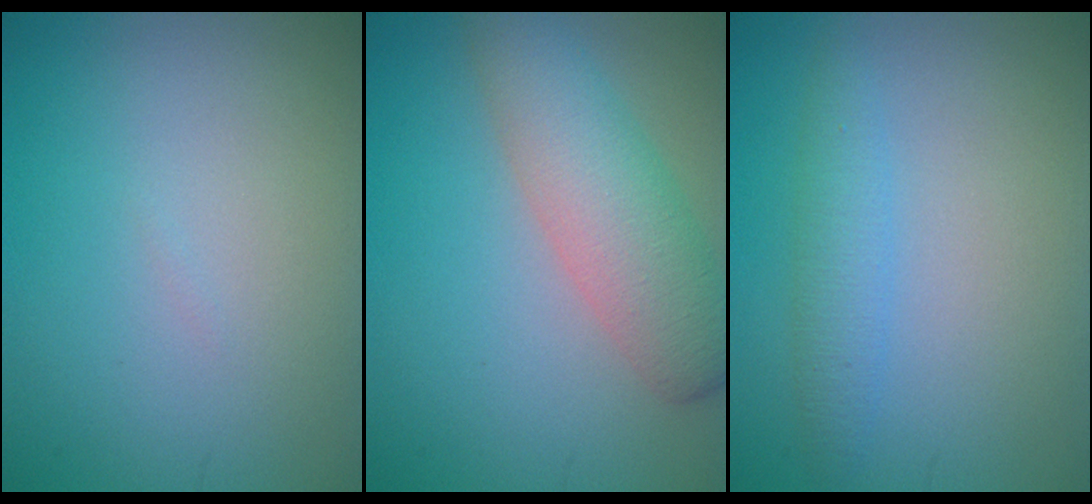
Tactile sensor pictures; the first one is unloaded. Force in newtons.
{"total": 5.5, "press": 5.5, "slide": 0.3}
{"total": 2.2, "press": 2.2, "slide": 0.2}